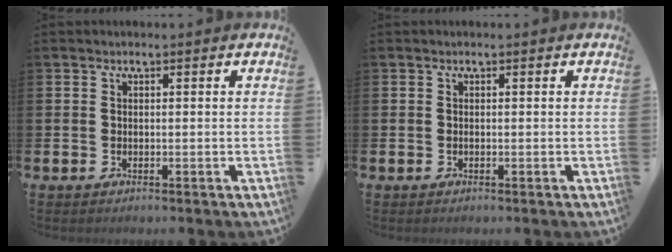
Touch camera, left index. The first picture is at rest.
{"total": 0.0}